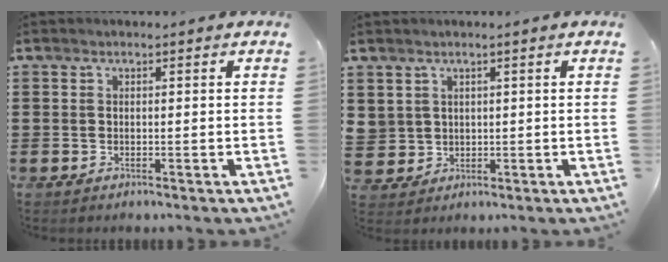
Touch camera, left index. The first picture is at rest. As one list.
[{"total": 2.4, "force": [1.2, 2.1, 0.1], "torque": [-0.015, 0.008, 0.021]}]